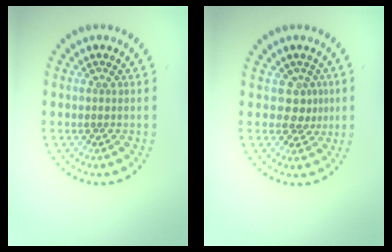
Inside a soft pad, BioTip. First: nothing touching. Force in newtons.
{"total": 1.8, "press": 1.3, "slide": 1.3}